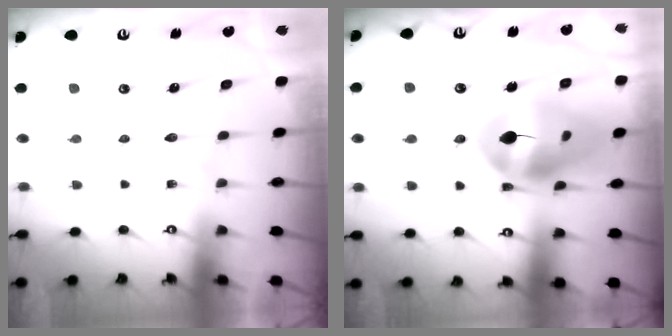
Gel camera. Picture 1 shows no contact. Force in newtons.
{"total": 17.0, "press": 16.9, "slide": 2.2}